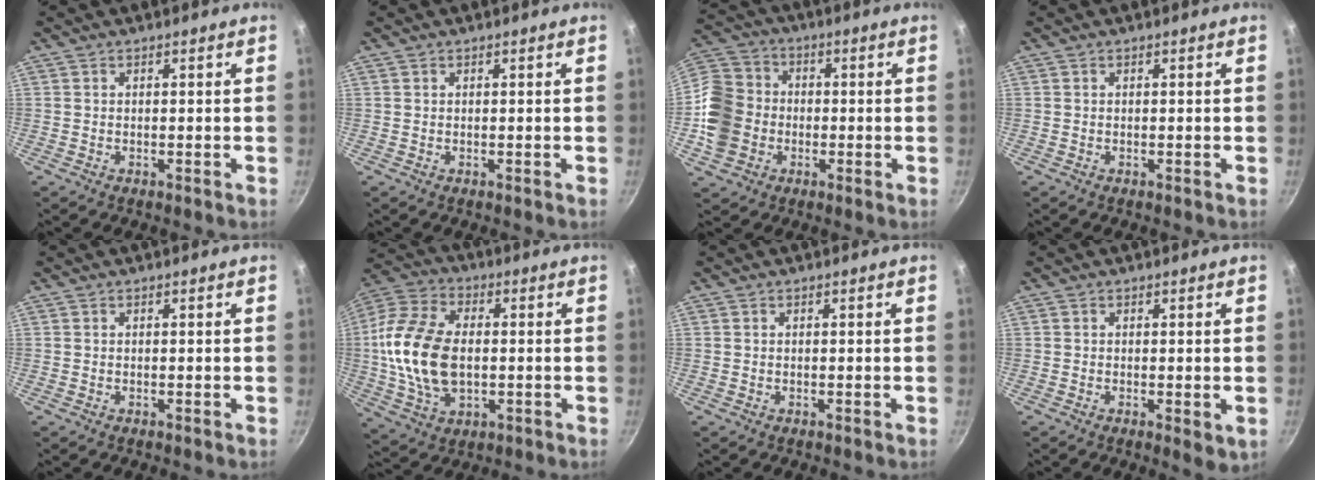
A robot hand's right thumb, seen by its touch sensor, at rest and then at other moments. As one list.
[{"total": 0.0}, {"total": 13.9, "force": [-2.3, 11.9, 6.8], "torque": [-0.118, 0.032, -0.057]}, {"total": 0.0}, {"total": 0.0}, {"total": 17.9, "force": [-0.4, 11.3, 13.8], "torque": [-0.262, 0.014, -0.013]}, {"total": 0.0}, {"total": 2.7, "force": [-0.3, 1.2, 2.5], "torque": [-0.037, -0.011, -0.004]}]